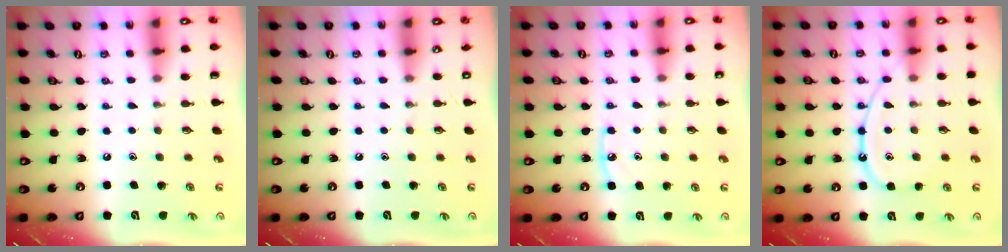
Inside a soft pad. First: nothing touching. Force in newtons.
{"total": 0.0}
{"total": 5.1, "press": 5.1, "slide": 0.4}
{"total": 11.9, "press": 11.8, "slide": 1.1}